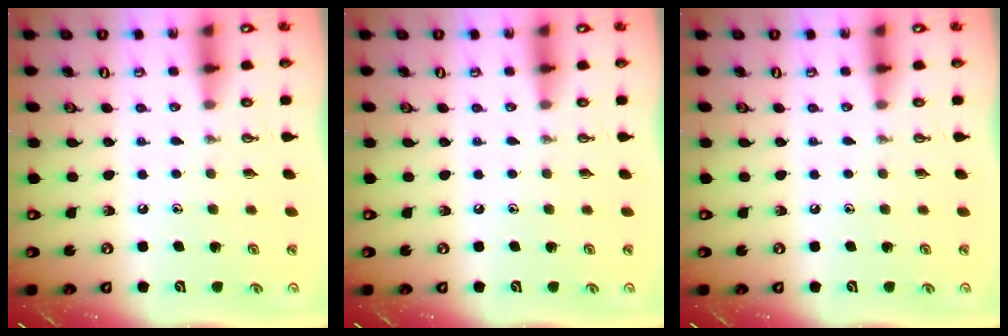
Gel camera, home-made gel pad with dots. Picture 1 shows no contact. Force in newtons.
{"total": 0.0}
{"total": 0.0}